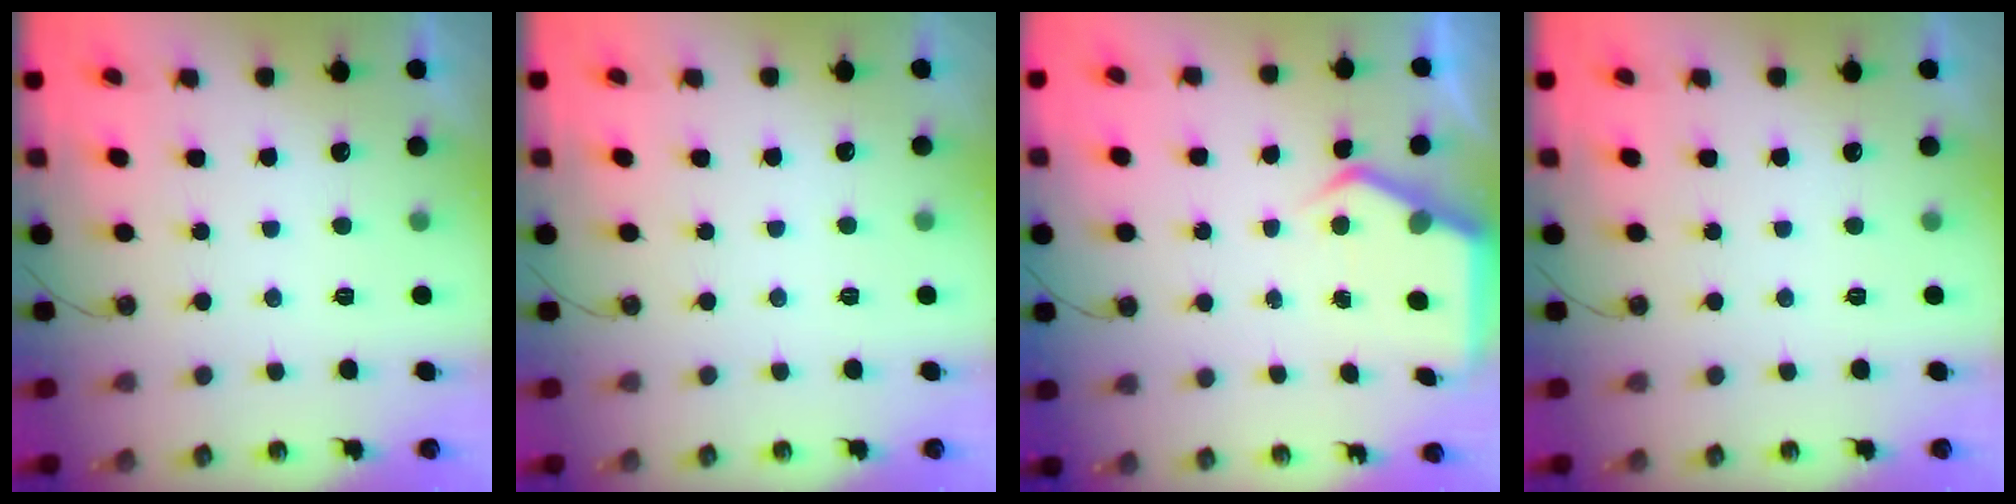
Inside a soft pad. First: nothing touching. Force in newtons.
{"total": 1.7, "press": 1.7, "slide": 0.3}
{"total": 4.7, "press": 4.6, "slide": 0.4}
{"total": 0.0}